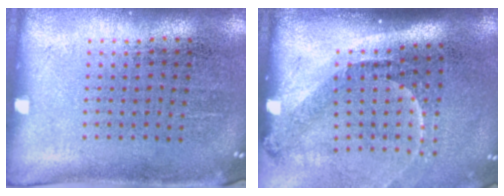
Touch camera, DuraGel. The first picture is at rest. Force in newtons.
{"total": 2.2, "press": 1.5, "slide": 1.6}